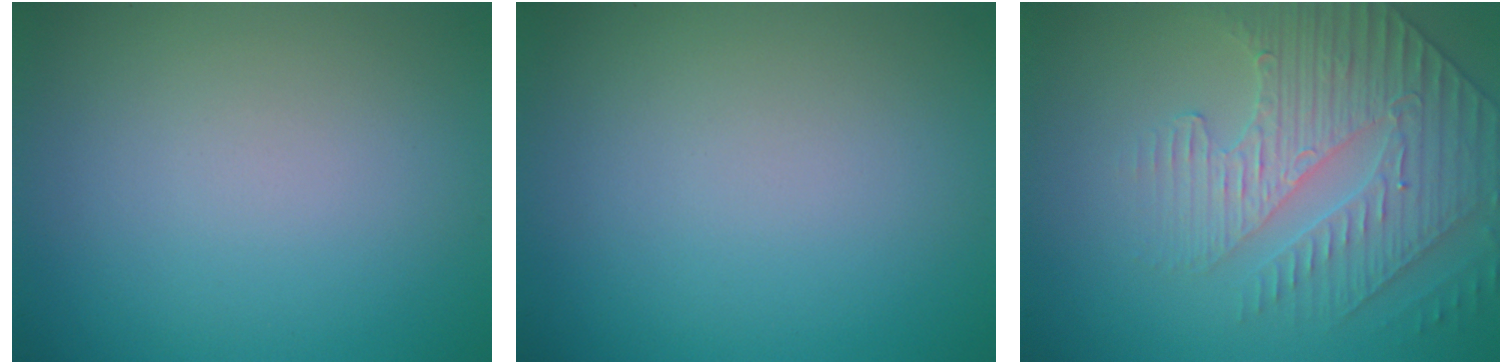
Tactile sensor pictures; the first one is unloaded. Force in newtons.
{"total": 0.0}
{"total": 4.0, "press": 3.8, "slide": 1.2}